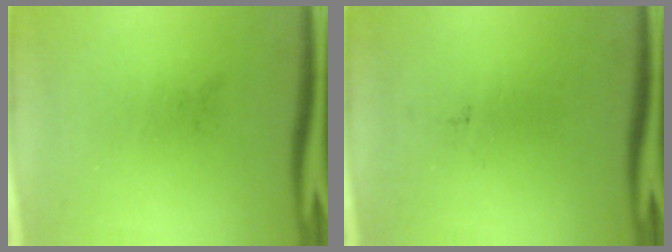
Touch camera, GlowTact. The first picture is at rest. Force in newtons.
{"total": 0.0}